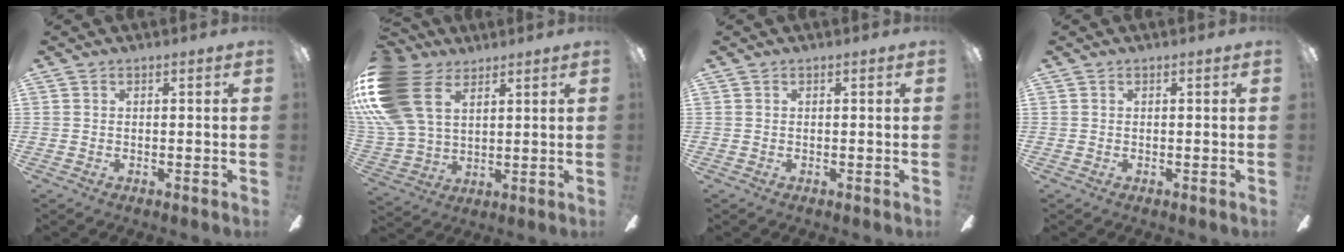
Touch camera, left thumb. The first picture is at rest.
{"total": 21.1, "force": [7.8, 14.5, 13.2], "torque": [-0.308, -0.022, 0.143]}
{"total": 0.0}
{"total": 0.0}